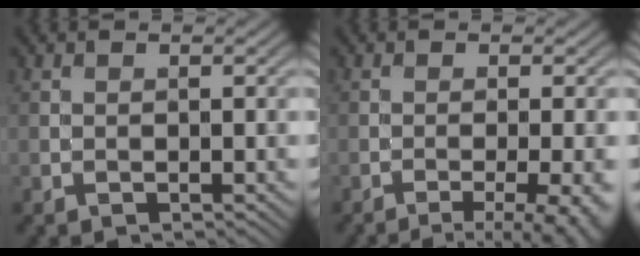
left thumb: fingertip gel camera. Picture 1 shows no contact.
{"total": 7.7, "force": [-4.4, 2.1, 6.0], "torque": [-0.074, -0.004, -0.047]}